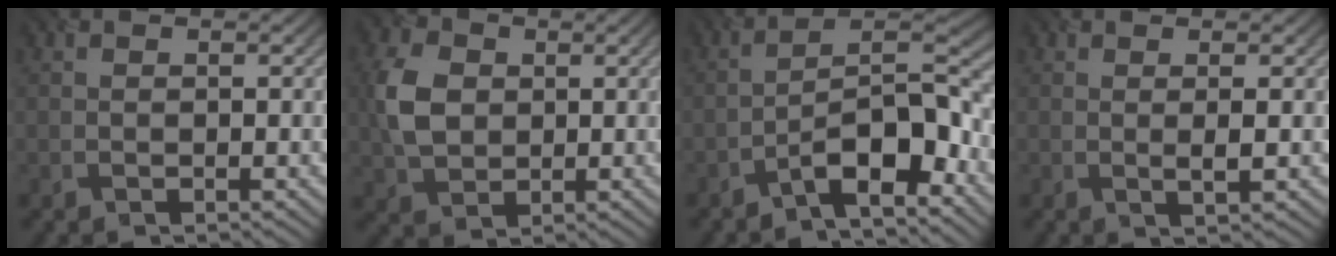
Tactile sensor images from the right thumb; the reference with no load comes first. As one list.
[{"total": 6.1, "force": [0.8, 4.8, 3.7], "torque": [-0.100, 0.006, 0.014]}, {"total": 9.3, "force": [-6.0, 2.4, 6.7], "torque": [-0.095, 0.016, -0.114]}, {"total": 1.5, "force": [0.2, -0.1, 1.4], "torque": [-0.029, 0.003, 0.000]}]